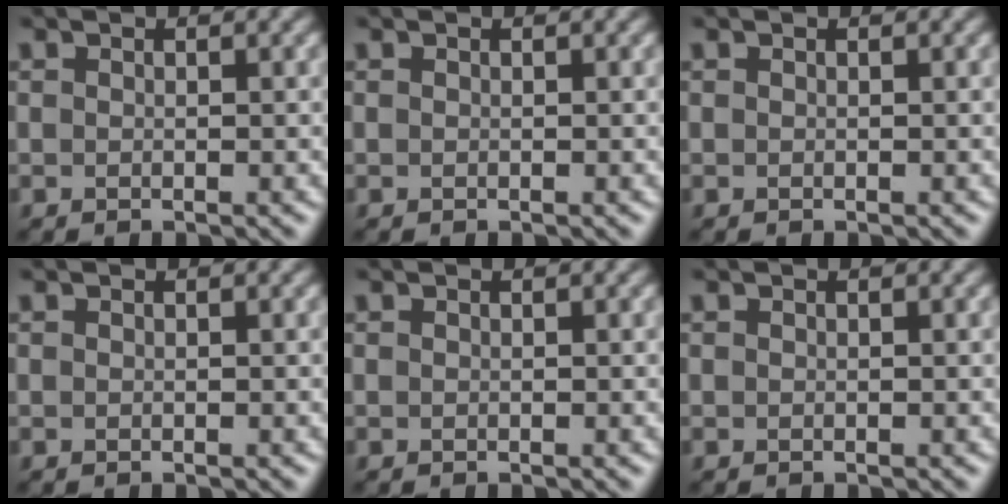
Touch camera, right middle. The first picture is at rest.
{"total": 0.0}
{"total": 0.0}
{"total": 0.0}
{"total": 0.0}
{"total": 0.0}